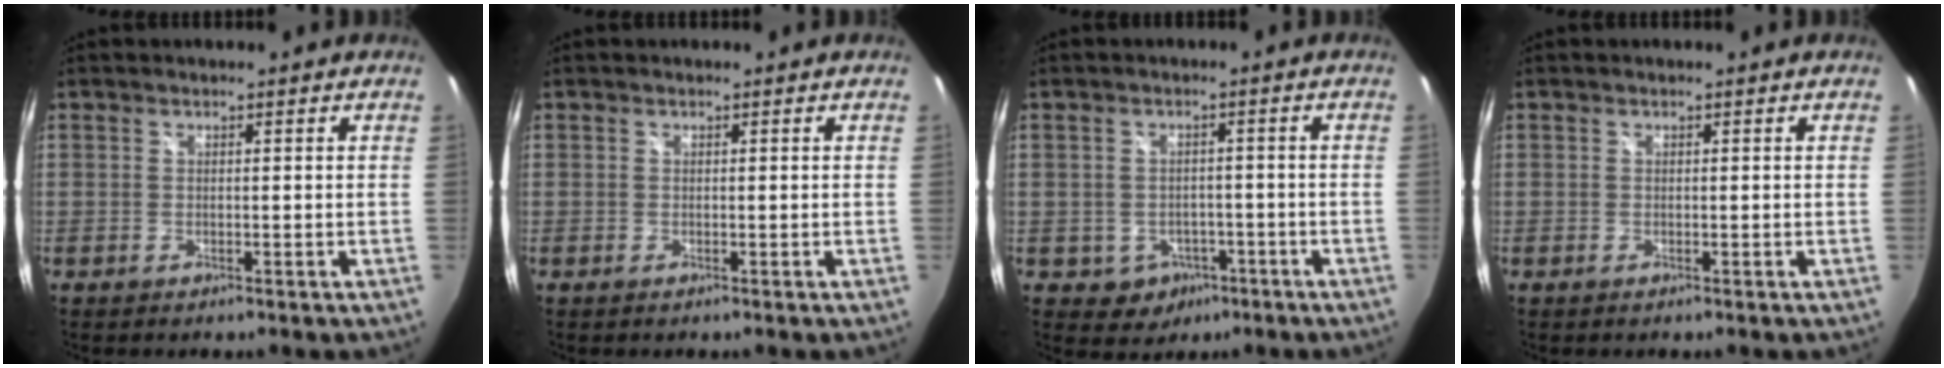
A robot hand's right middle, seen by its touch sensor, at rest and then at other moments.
{"total": 0.0}
{"total": 4.9, "force": [-2.1, 4.3, 1.1], "torque": [-0.035, 0.009, -0.016]}
{"total": 0.0}